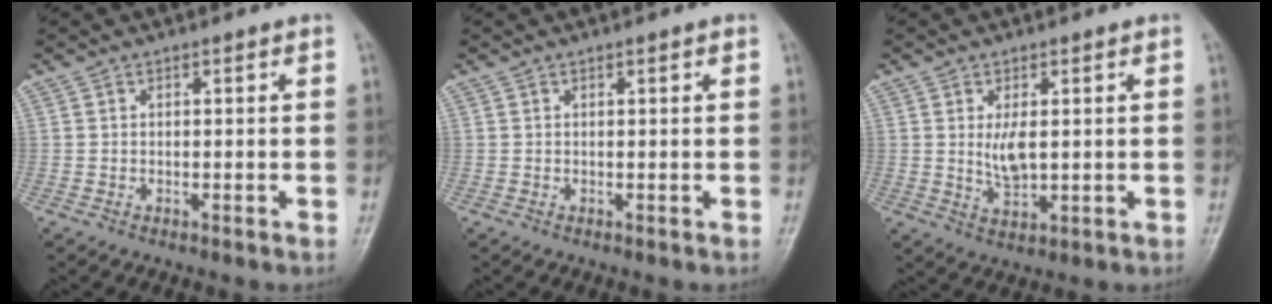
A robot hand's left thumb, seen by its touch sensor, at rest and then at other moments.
{"total": 0.6, "force": [0.3, 0.1, 0.5], "torque": [-0.007, 0.000, 0.004]}
{"total": 4.5, "force": [0.8, 2.1, 3.9], "torque": [-0.068, -0.014, 0.022]}